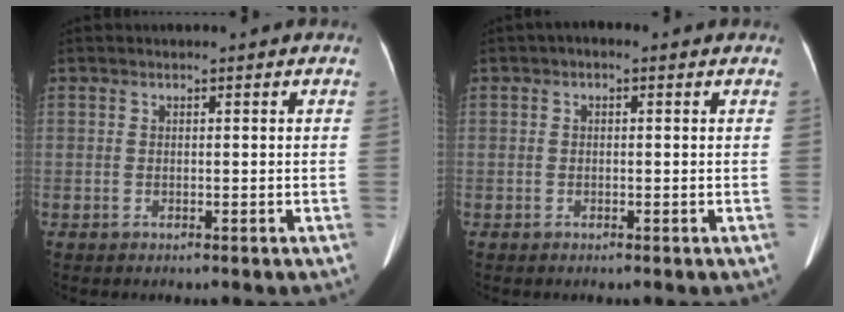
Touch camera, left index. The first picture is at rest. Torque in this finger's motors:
{"motor_torque": [-0.32, -0.19, -0.23, -0.05]}